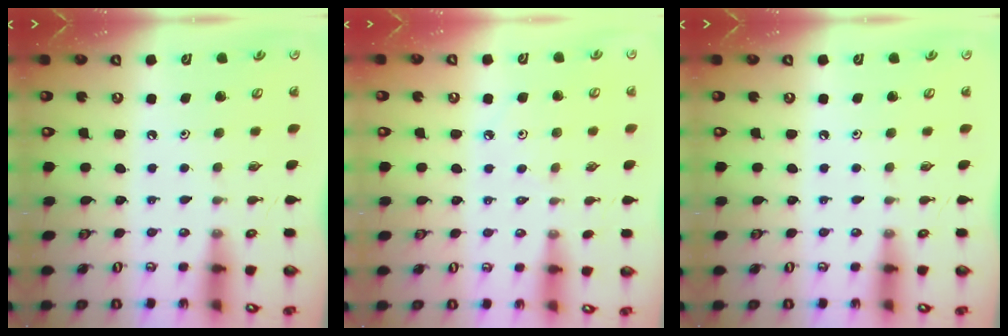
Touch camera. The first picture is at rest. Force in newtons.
{"total": 3.9, "press": 3.8, "slide": 0.7}
{"total": 0.0}